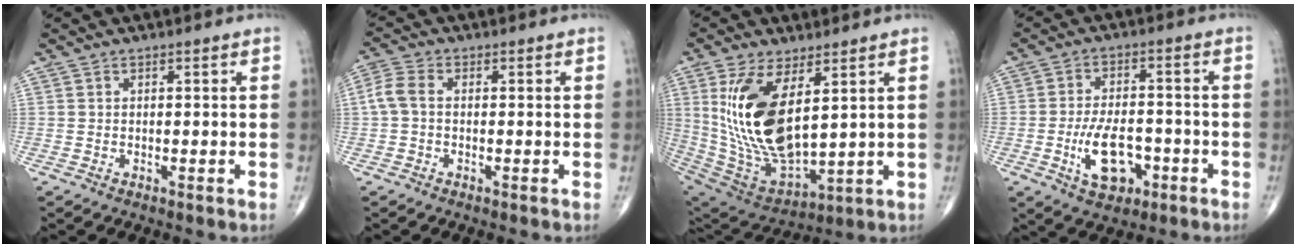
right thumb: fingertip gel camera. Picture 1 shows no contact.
{"total": 4.0, "force": [-0.1, 2.6, 3.1], "torque": [-0.075, 0.011, -0.011]}
{"total": 19.4, "force": [5.3, 8.9, 16.4], "torque": [-0.320, -0.031, 0.122]}
{"total": 9.9, "force": [-3.4, 5.5, 7.4], "torque": [-0.117, 0.017, -0.053]}